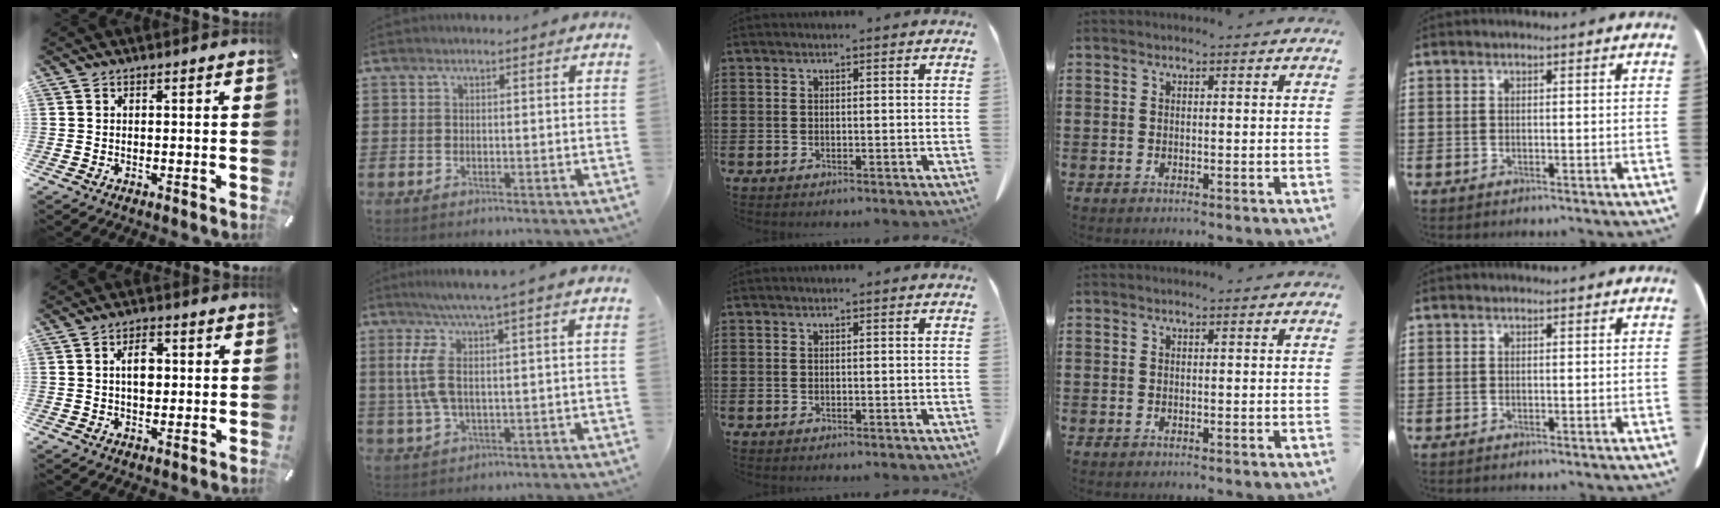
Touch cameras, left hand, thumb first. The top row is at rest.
{"thumb": {"total": 5.4, "force": [0.7, 3.2, 4.3], "torque": [-0.063, 0.001, 0.005]}, "index": {"total": 7.4, "force": [1.9, 1.2, 7.1], "torque": [-0.167, -0.012, 0.024]}}